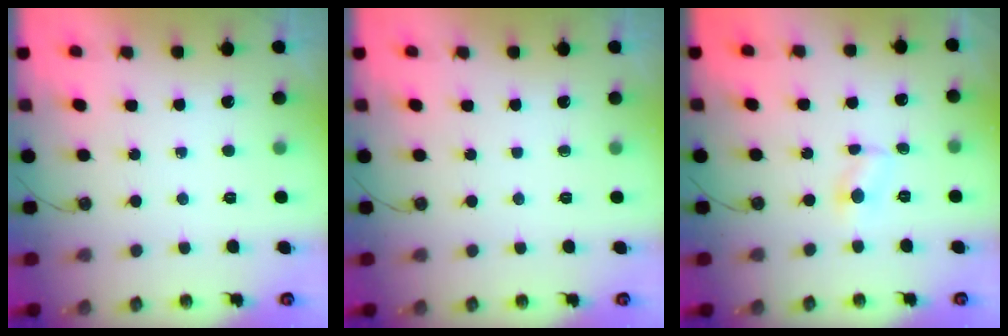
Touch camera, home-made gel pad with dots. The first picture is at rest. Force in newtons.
{"total": 0.0}
{"total": 2.3, "press": 2.3, "slide": 0.2}